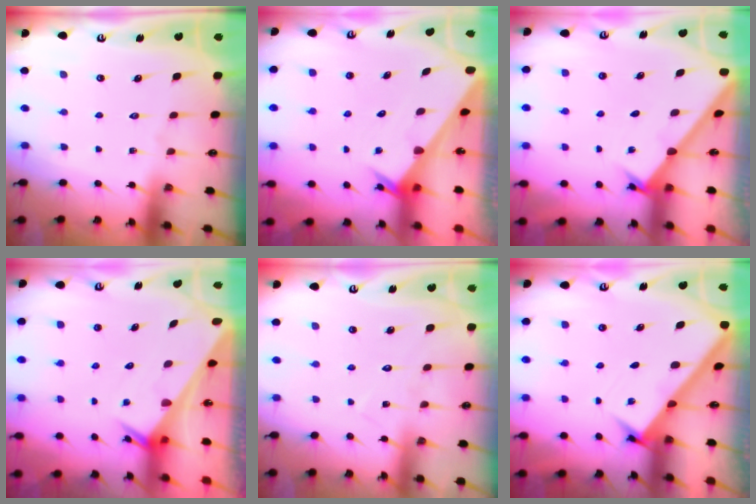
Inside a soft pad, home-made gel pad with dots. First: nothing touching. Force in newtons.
{"total": 3.4, "press": 3.4, "slide": 0.3}
{"total": 3.4, "press": 3.4, "slide": 0.3}
{"total": 2.7, "press": 2.7, "slide": 0.1}
{"total": 6.3, "press": 6.3, "slide": 0.6}
{"total": 3.1, "press": 3.0, "slide": 0.4}